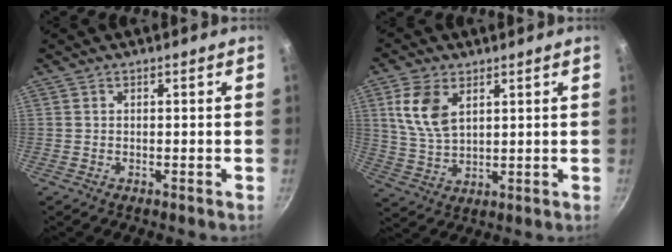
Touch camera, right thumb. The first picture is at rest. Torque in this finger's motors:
{"motor_torque": [-0.13, 0.84, 1.15, 0.25, 0.14]}